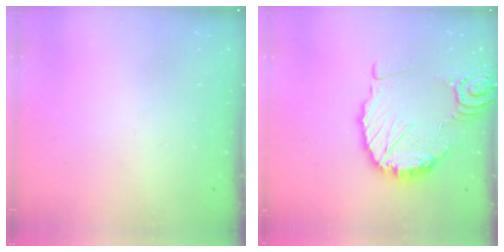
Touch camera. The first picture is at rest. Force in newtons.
{"total": 12.1, "press": 12.0, "slide": 1.5}